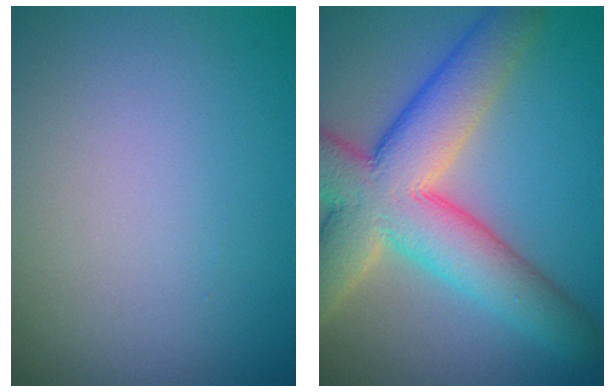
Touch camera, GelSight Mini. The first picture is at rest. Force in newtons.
{"total": 10.4, "press": 10.4, "slide": 0.6}